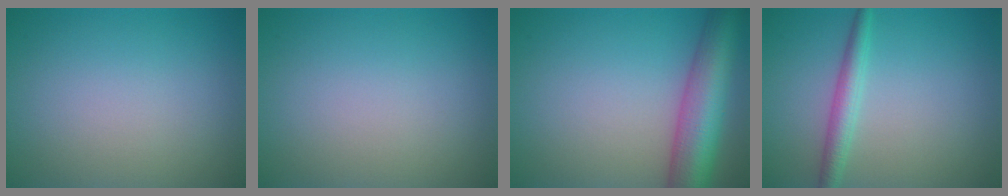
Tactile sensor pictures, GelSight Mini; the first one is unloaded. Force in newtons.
{"total": 0.0}
{"total": 8.3, "press": 8.3, "slide": 0.4}
{"total": 2.4, "press": 2.4, "slide": 0.1}